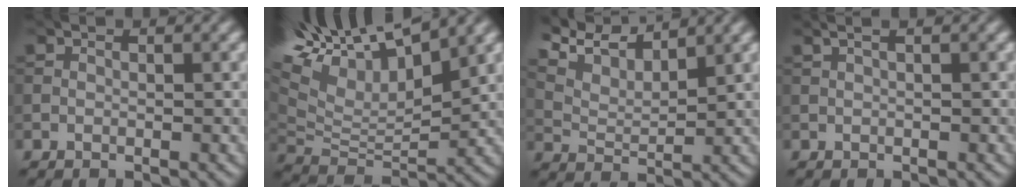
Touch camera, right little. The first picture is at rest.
{"total": 13.2, "force": [8.9, 4.6, 8.6], "torque": [-0.192, 0.037, 0.150]}
{"total": 6.2, "force": [5.3, 1.4, 2.8], "torque": [-0.063, 0.009, 0.093]}
{"total": 2.7, "force": [1.4, 1.2, 1.9], "torque": [-0.018, 0.017, -0.003]}